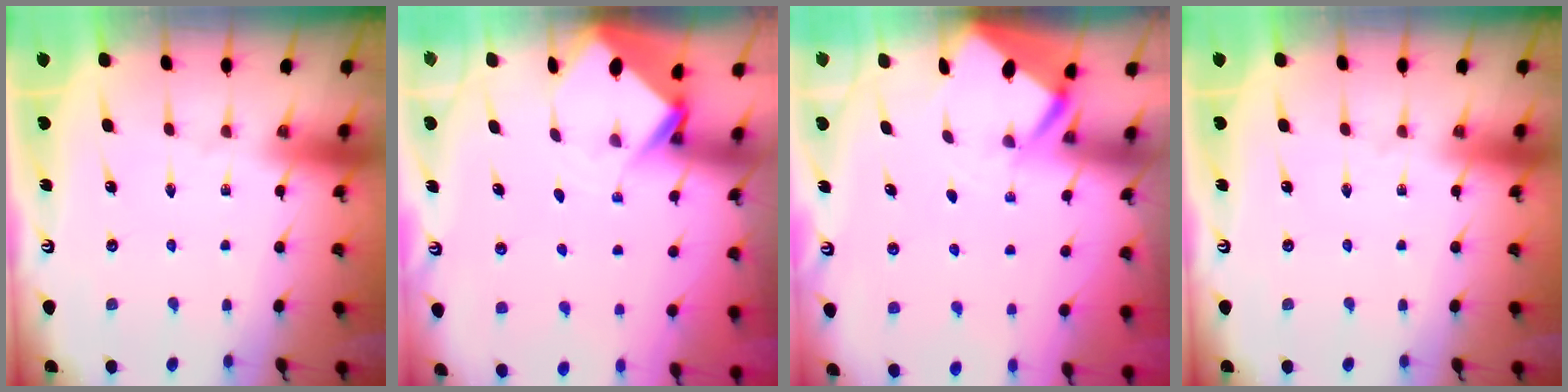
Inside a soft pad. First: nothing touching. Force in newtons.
{"total": 3.8, "press": 3.8, "slide": 0.2}
{"total": 2.5, "press": 2.5, "slide": 0.3}
{"total": 0.0}